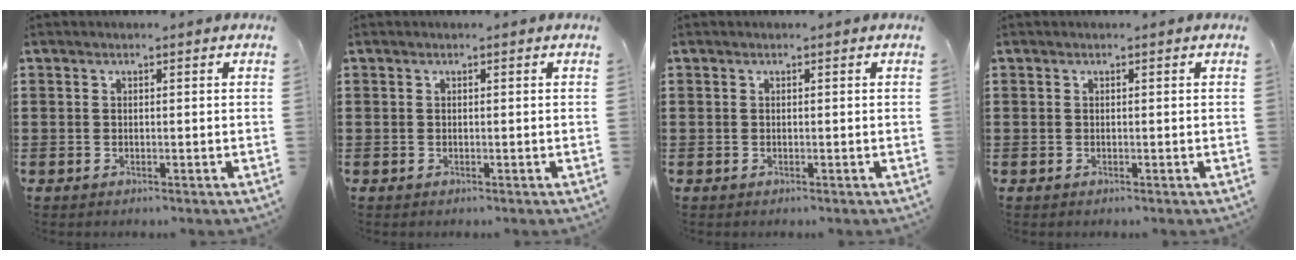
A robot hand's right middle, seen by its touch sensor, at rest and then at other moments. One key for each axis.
{"total": 0.0}
{"total": 0.0}
{"total": 0.0}